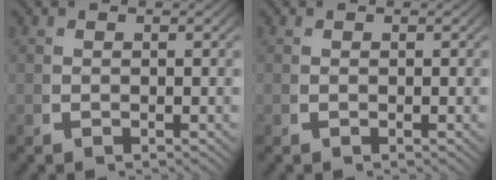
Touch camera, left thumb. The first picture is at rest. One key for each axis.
{"total": 0.0}